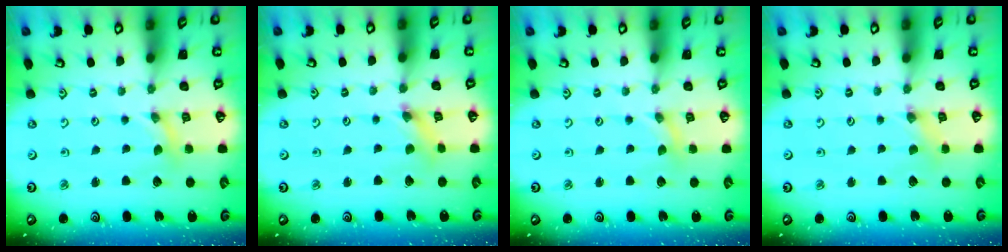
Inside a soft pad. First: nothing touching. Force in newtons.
{"total": 2.5, "press": 2.5, "slide": 0.1}
{"total": 0.0}
{"total": 0.8, "press": 0.8, "slide": 0.0}